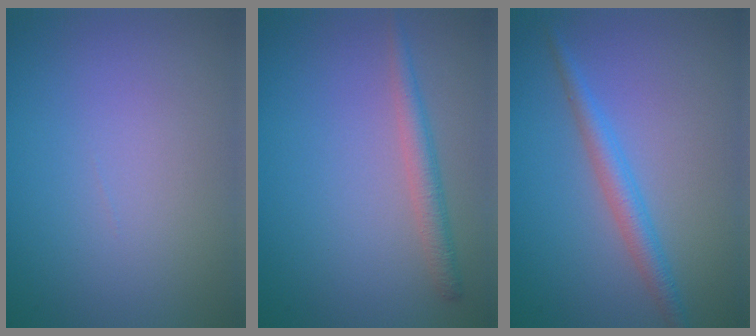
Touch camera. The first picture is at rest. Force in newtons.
{"total": 2.1, "press": 2.1, "slide": 0.1}
{"total": 2.5, "press": 2.5, "slide": 0.0}